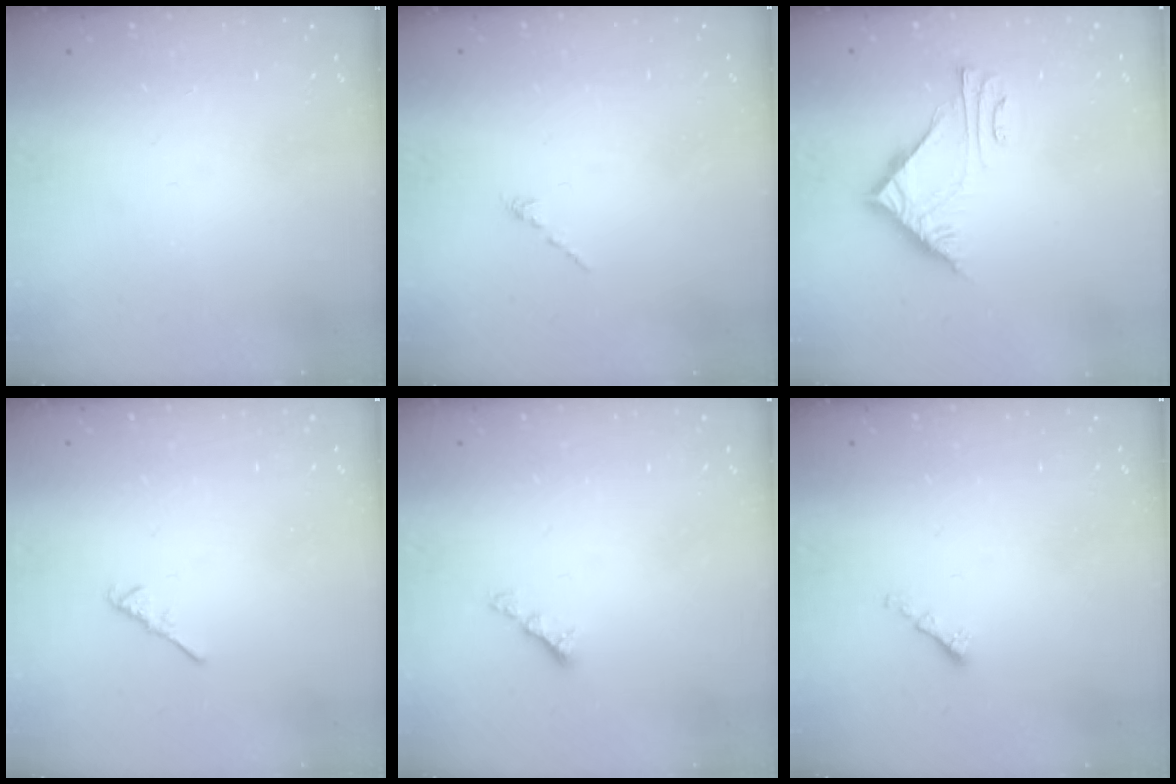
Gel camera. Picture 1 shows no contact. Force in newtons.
{"total": 0.0}
{"total": 7.7, "press": 7.7, "slide": 0.3}
{"total": 2.6, "press": 2.6, "slide": 0.6}
{"total": 3.9, "press": 3.9, "slide": 0.6}
{"total": 1.4, "press": 1.2, "slide": 0.6}